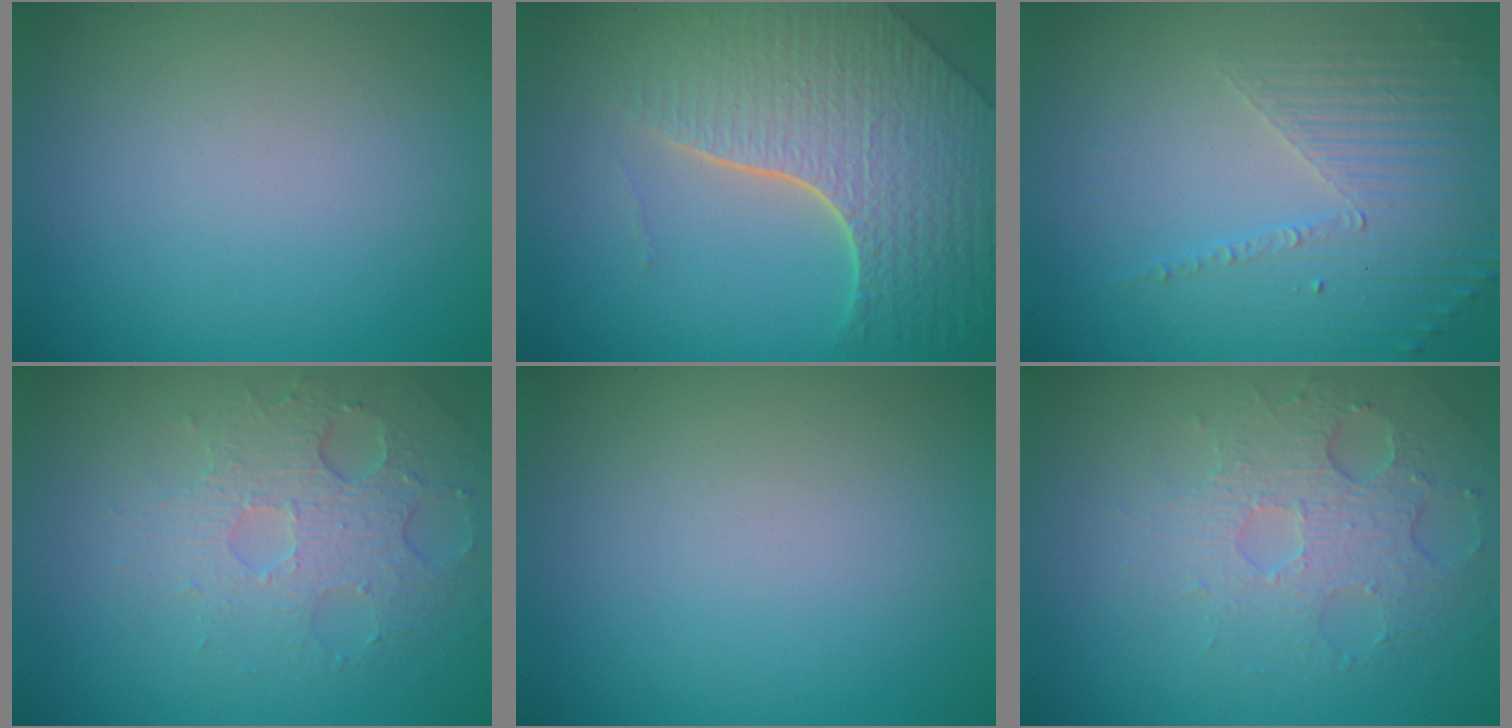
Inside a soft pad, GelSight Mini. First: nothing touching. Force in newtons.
{"total": 7.9, "press": 5.7, "slide": 5.4}
{"total": 5.2, "press": 3.2, "slide": 4.0}
{"total": 3.5, "press": 3.2, "slide": 1.5}
{"total": 0.0}
{"total": 3.5, "press": 3.2, "slide": 1.5}